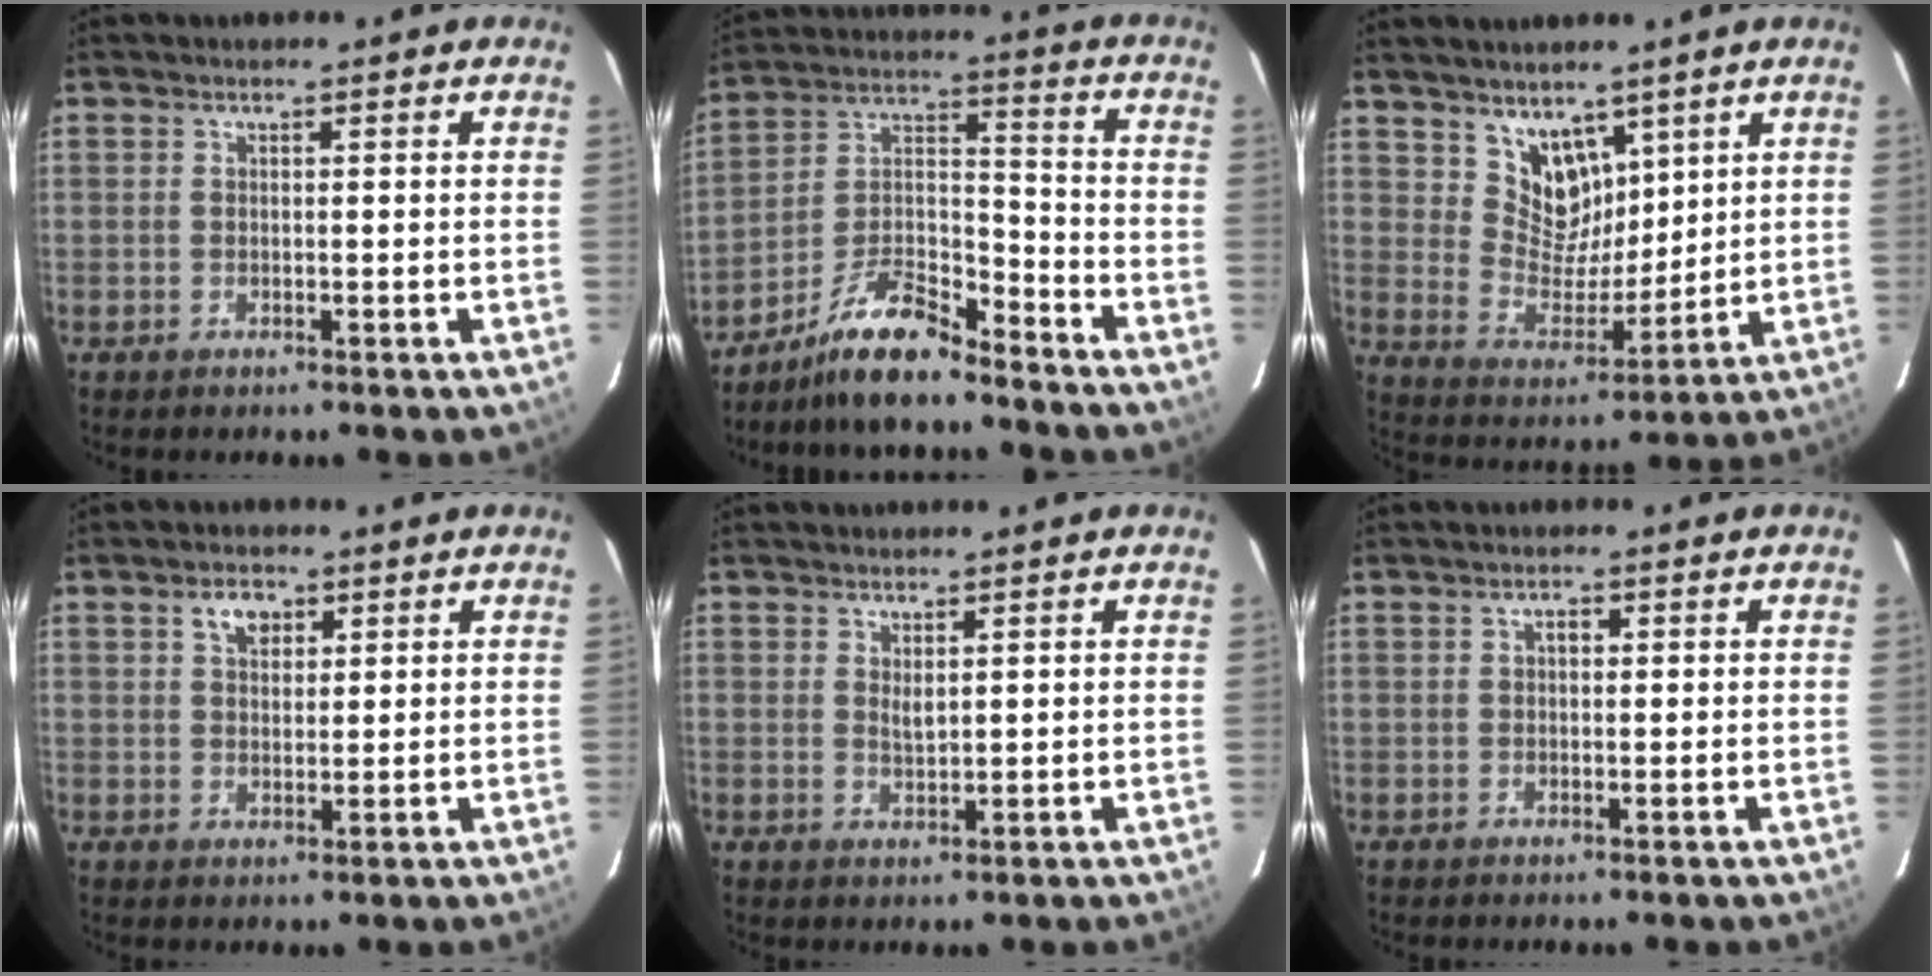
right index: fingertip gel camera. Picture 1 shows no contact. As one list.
[{"total": 11.6, "force": [-9.6, 2.4, 6.0], "torque": [-0.133, 0.020, -0.184]}, {"total": 8.8, "force": [6.0, 5.8, 2.8], "torque": [-0.043, -0.002, 0.125]}, {"total": 3.8, "force": [1.9, 2.4, 2.2], "torque": [-0.034, 0.011, 0.036]}, {"total": 1.9, "force": [1.0, 0.6, 1.5], "torque": [-0.025, -0.003, 0.018]}, {"total": 1.2, "force": [0.3, 0.8, 0.8], "torque": [-0.011, 0.007, 0.005]}]